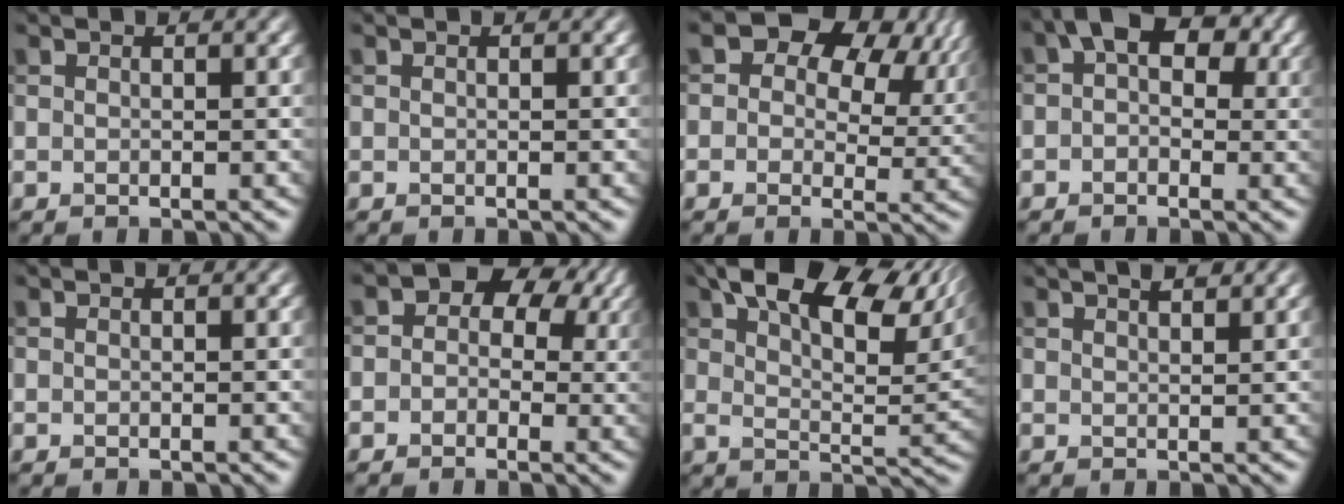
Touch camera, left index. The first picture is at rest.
{"total": 0.0}
{"total": 12.0, "force": [4.6, 8.1, 7.6], "torque": [-0.106, 0.020, 0.066]}
{"total": 5.7, "force": [1.8, 3.6, 4.0], "torque": [-0.045, 0.020, 0.007]}
{"total": 0.0}
{"total": 7.3, "force": [1.9, 5.5, 4.3], "torque": [-0.023, 0.027, -0.015]}
{"total": 14.0, "force": [7.8, 6.0, 9.9], "torque": [-0.137, 0.021, 0.125]}
{"total": 2.3, "force": [1.7, 0.6, 1.4], "torque": [-0.007, 0.002, 0.018]}